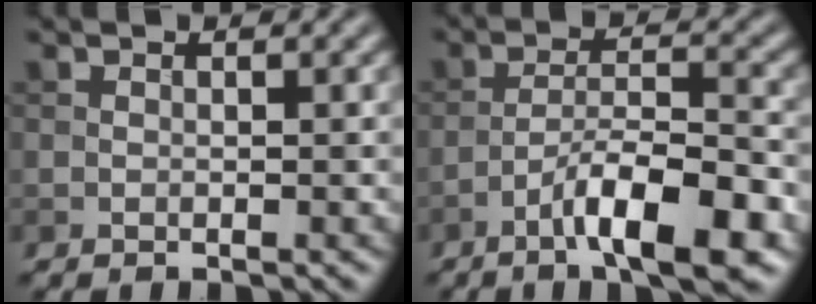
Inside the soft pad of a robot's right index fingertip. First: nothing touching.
{"total": 8.1, "force": [-4.6, 1.8, 6.4], "torque": [-0.101, 0.011, -0.077]}